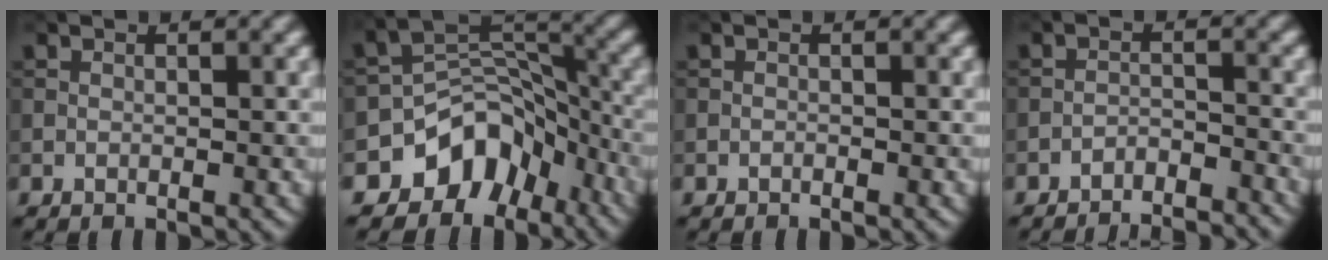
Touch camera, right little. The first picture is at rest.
{"total": 7.9, "force": [-4.9, 5.5, 2.9], "torque": [-0.024, 0.002, -0.092]}
{"total": 0.0}
{"total": 4.7, "force": [-4.6, 0.6, 1.0], "torque": [-0.021, -0.005, -0.070]}